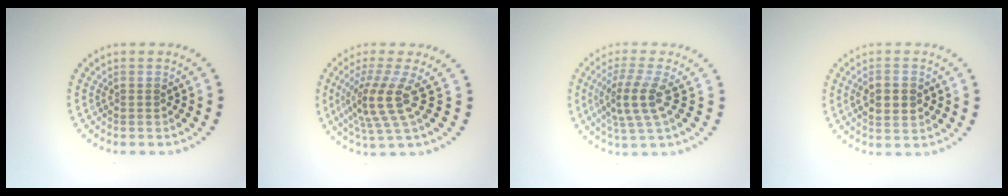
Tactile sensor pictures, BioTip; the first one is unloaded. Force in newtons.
{"total": 4.2, "press": 3.0, "slide": 2.9}
{"total": 3.7, "press": 3.0, "slide": 2.1}
{"total": 3.0, "press": 3.0, "slide": 0.1}